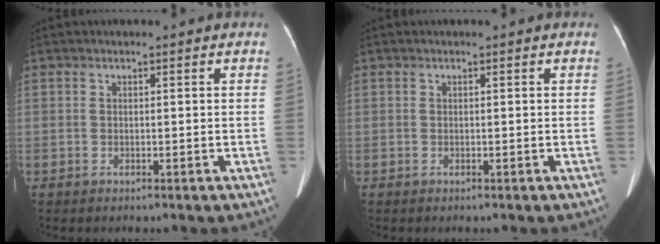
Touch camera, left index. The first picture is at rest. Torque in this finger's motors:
{"motor_torque": [0.00, 0.00, 0.00, 0.00]}